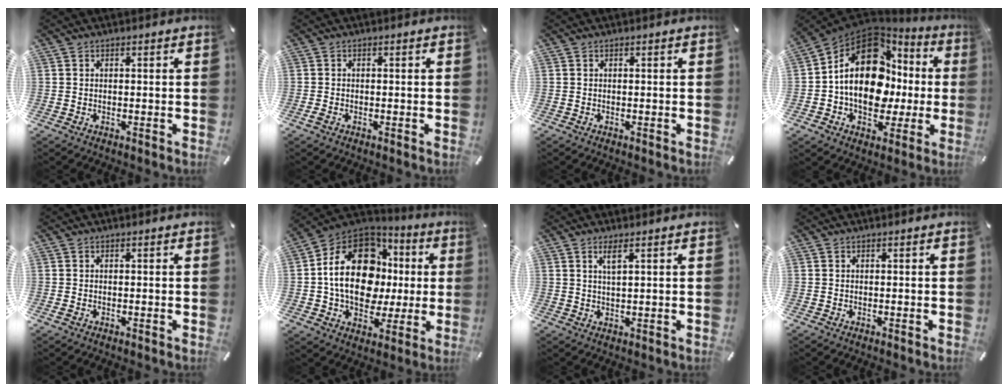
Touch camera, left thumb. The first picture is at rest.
{"total": 0.9, "force": [-0.5, 0.4, 0.7], "torque": [-0.013, -0.001, -0.008]}
{"total": 0.0}
{"total": 19.3, "force": [1.4, 13.9, 13.3], "torque": [-0.229, -0.004, 0.026]}
{"total": 0.5, "force": [-0.1, 0.2, 0.5], "torque": [-0.008, 0.000, -0.002]}
{"total": 20.7, "force": [1.7, 15.7, 13.4], "torque": [-0.244, -0.004, 0.028]}
{"total": 3.2, "force": [1.7, 0.4, 2.6], "torque": [-0.057, 0.002, 0.028]}
{"total": 0.0}